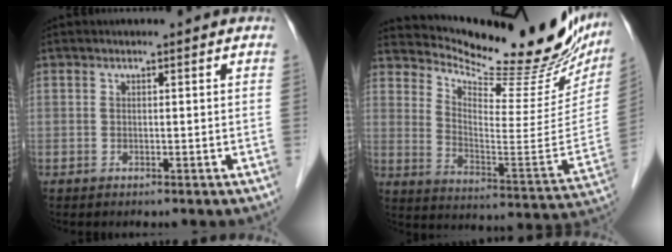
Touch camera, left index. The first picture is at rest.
{"total": 26.4, "force": [23.3, 5.8, 11.0], "torque": [-0.168, -0.073, 0.308]}